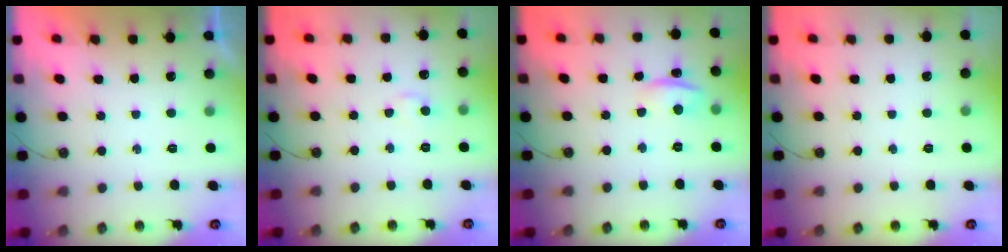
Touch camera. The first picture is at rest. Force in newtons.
{"total": 4.7, "press": 4.6, "slide": 0.7}
{"total": 2.0, "press": 1.5, "slide": 1.3}
{"total": 0.0}